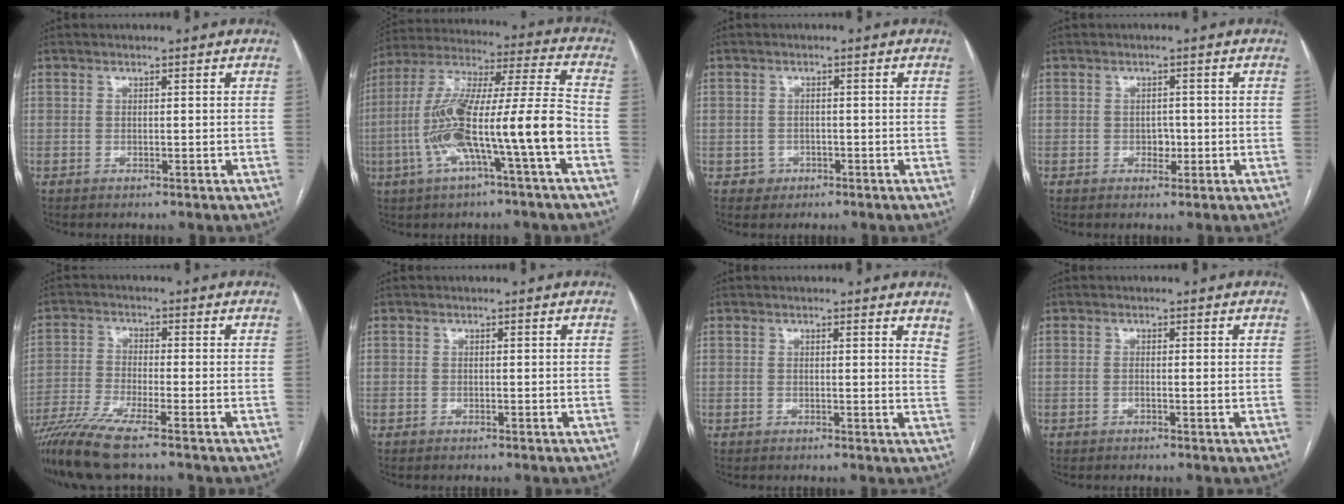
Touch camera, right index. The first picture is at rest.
{"total": 17.5, "force": [-5.3, 0.7, 16.7], "torque": [-0.317, 0.017, -0.094]}
{"total": 2.3, "force": [-0.9, 2.1, 0.0], "torque": [0.008, 0.011, -0.013]}
{"total": 1.7, "force": [-0.4, 1.2, 1.1], "torque": [-0.012, 0.004, -0.004]}
{"total": 8.6, "force": [-6.6, -0.4, 5.6], "torque": [-0.108, -0.022, -0.123]}
{"total": 0.5, "force": [-0.2, 0.5, -0.1], "torque": [0.005, 0.006, -0.007]}
{"total": 4.5, "force": [4.2, 0.9, 1.5], "torque": [-0.011, -0.017, 0.022]}
{"total": 1.1, "force": [-0.1, 0.2, 1.0], "torque": [-0.017, 0.000, -0.002]}